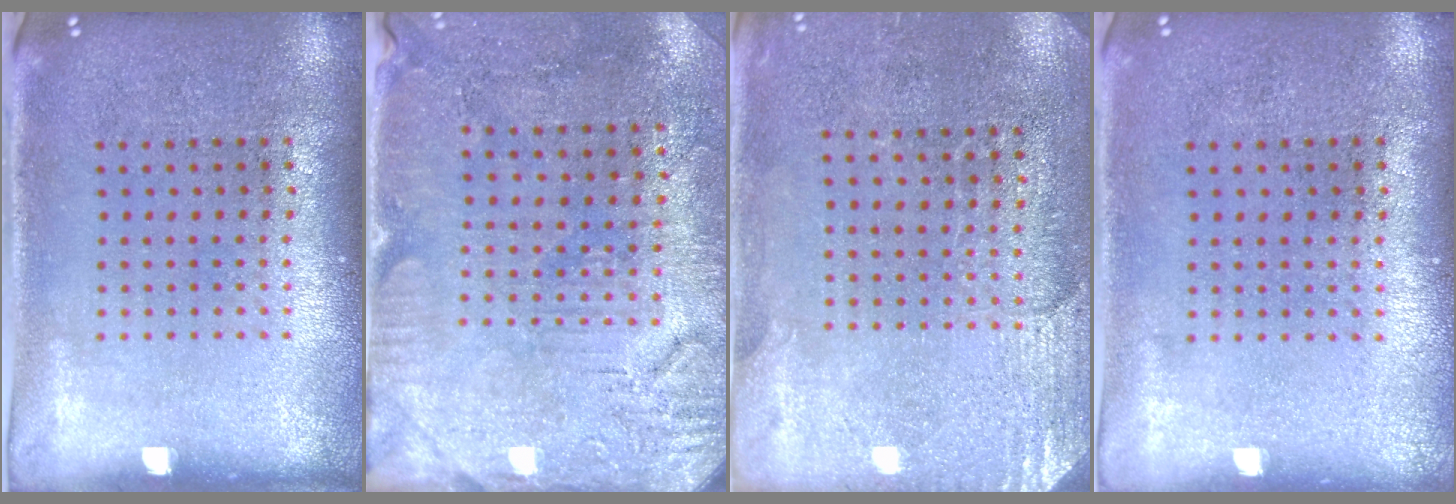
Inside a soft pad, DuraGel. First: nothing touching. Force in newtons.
{"total": 2.9, "press": 2.7, "slide": 1.1}
{"total": 2.7, "press": 2.5, "slide": 1.1}
{"total": 0.0}